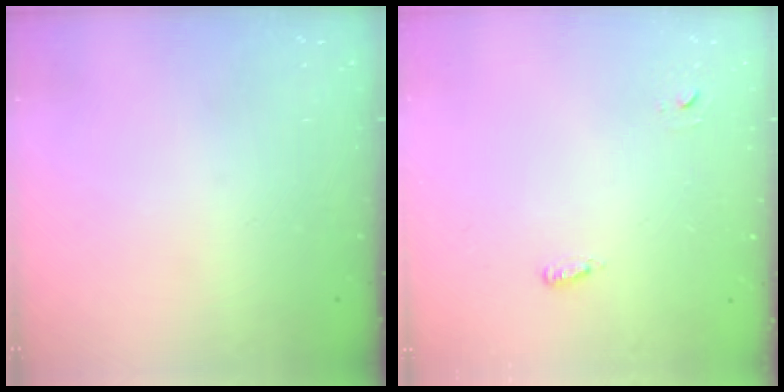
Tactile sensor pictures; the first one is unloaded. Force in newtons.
{"total": 3.2, "press": 2.9, "slide": 1.4}